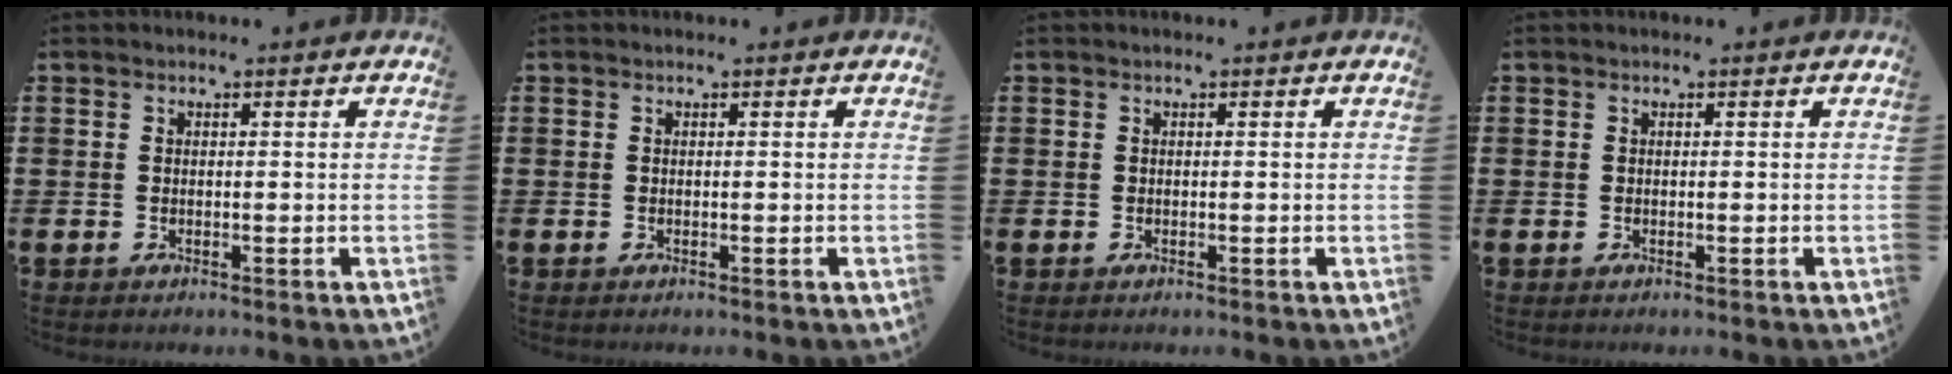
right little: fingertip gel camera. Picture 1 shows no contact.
{"total": 0.0}
{"total": 0.0}
{"total": 0.0}